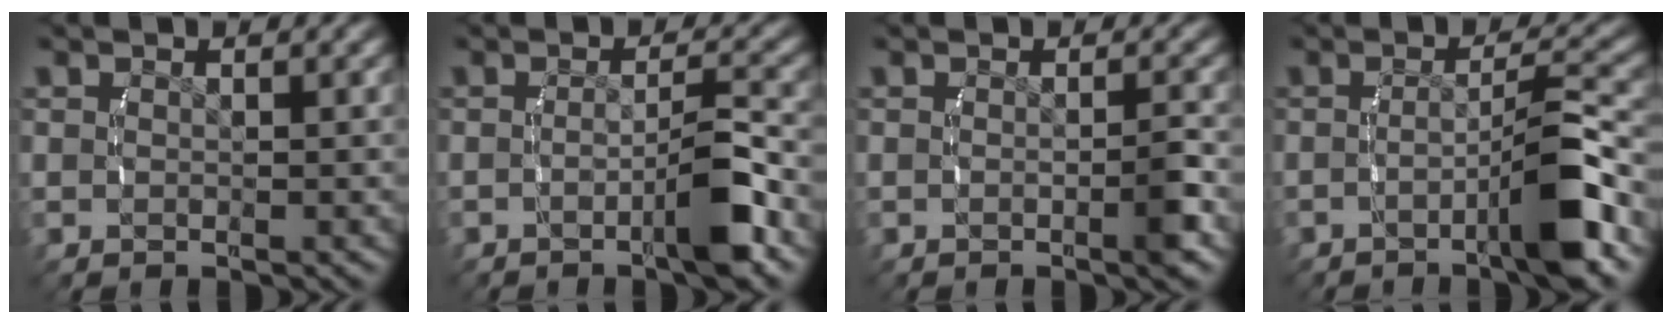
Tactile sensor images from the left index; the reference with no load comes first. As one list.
[{"total": 3.6, "force": [-1.6, 0.3, 3.2], "torque": [-0.046, 0.002, -0.031]}, {"total": 1.7, "force": [-0.7, 0.1, 1.6], "torque": [-0.025, 0.002, -0.014]}, {"total": 5.1, "force": [-2.4, 0.2, 4.5], "torque": [-0.067, 0.007, -0.042]}]